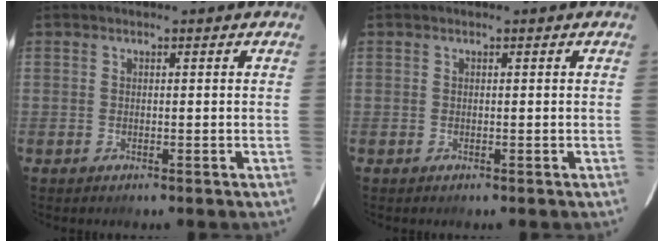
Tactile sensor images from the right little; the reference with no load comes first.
{"total": 0.0}